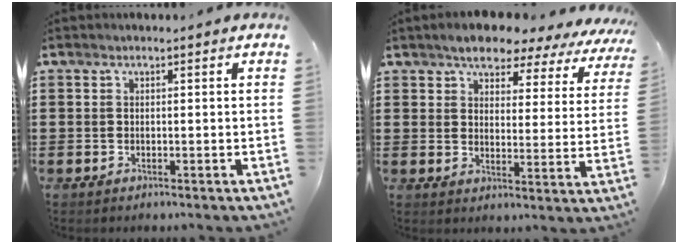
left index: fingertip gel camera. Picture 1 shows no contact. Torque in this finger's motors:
{"motor_torque": [2.14, 0.00, 0.42, 0.09]}